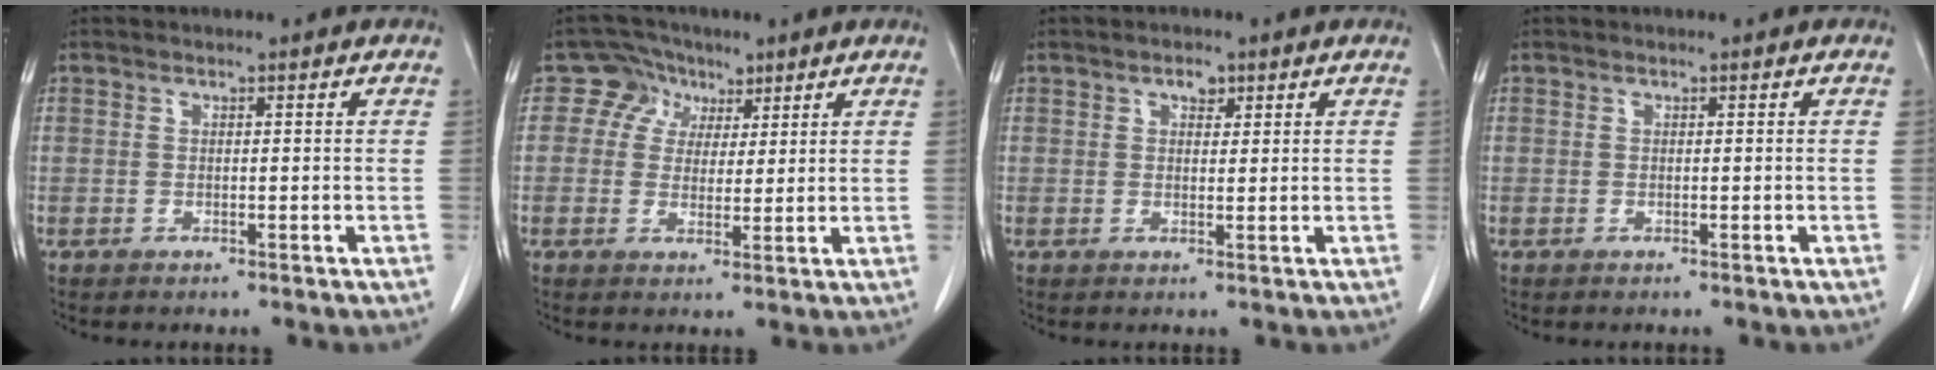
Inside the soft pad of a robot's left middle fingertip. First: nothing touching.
{"total": 5.1, "force": [2.4, 4.5, 0.6], "torque": [-0.004, 0.016, 0.040]}
{"total": 1.9, "force": [1.1, 1.1, 1.1], "torque": [-0.018, 0.001, 0.017]}
{"total": 0.0}